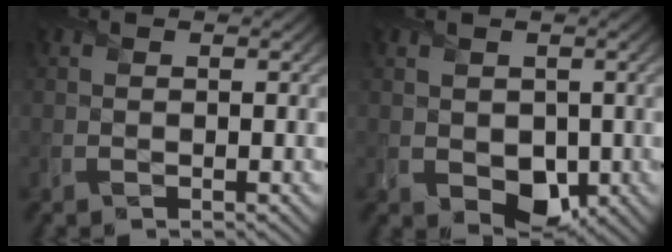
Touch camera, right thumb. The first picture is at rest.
{"total": 4.2, "force": [-0.1, 3.4, 2.5], "torque": [-0.058, -0.018, 0.005]}